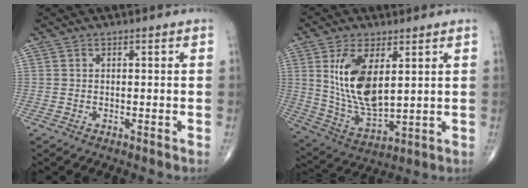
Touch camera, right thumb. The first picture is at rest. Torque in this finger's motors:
{"motor_torque": [1.49, 1.61, 1.68, 0.68, 0.38]}